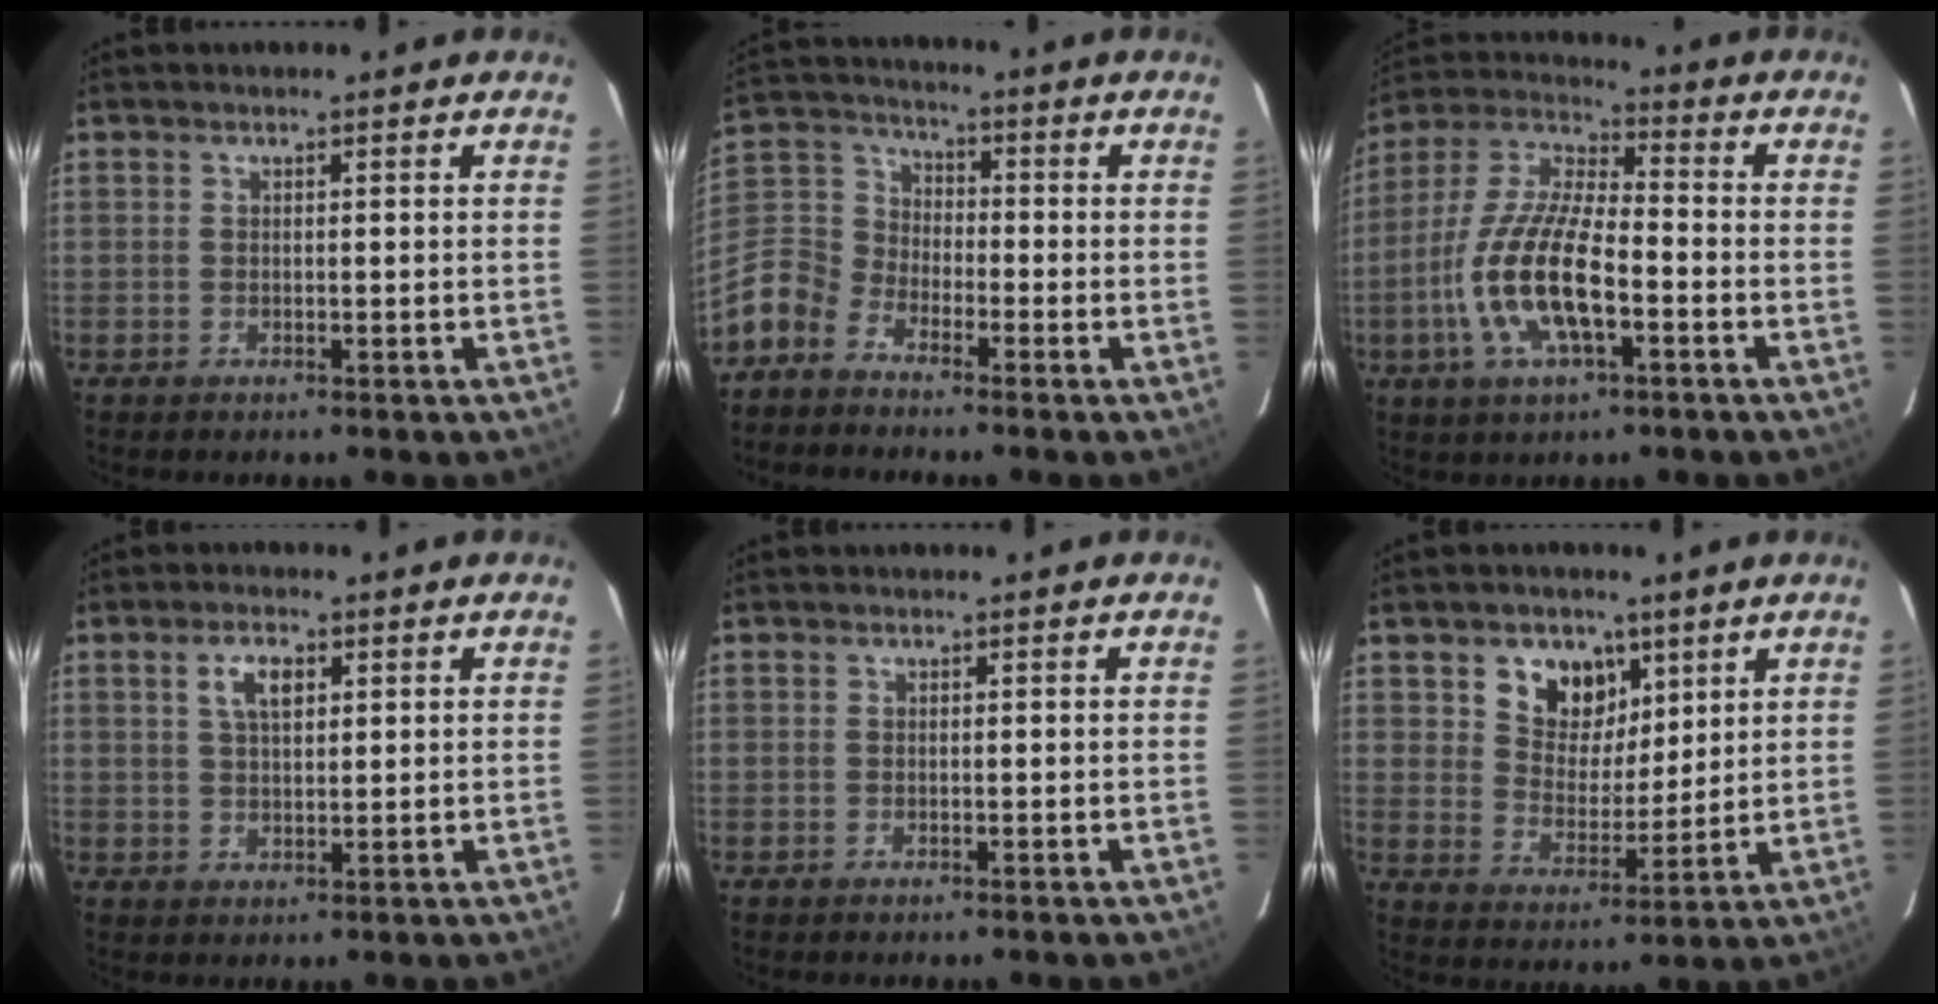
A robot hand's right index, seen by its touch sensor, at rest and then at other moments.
{"total": 10.5, "force": [-6.3, 7.4, 3.8], "torque": [-0.108, 0.023, -0.144]}
{"total": 16.1, "force": [-5.0, 5.7, 14.2], "torque": [-0.297, -0.005, -0.098]}
{"total": 4.5, "force": [1.8, 2.1, 3.5], "torque": [-0.063, 0.009, 0.034]}
{"total": 0.0}
{"total": 9.3, "force": [4.9, 7.0, 3.8], "torque": [-0.065, -0.001, 0.090]}